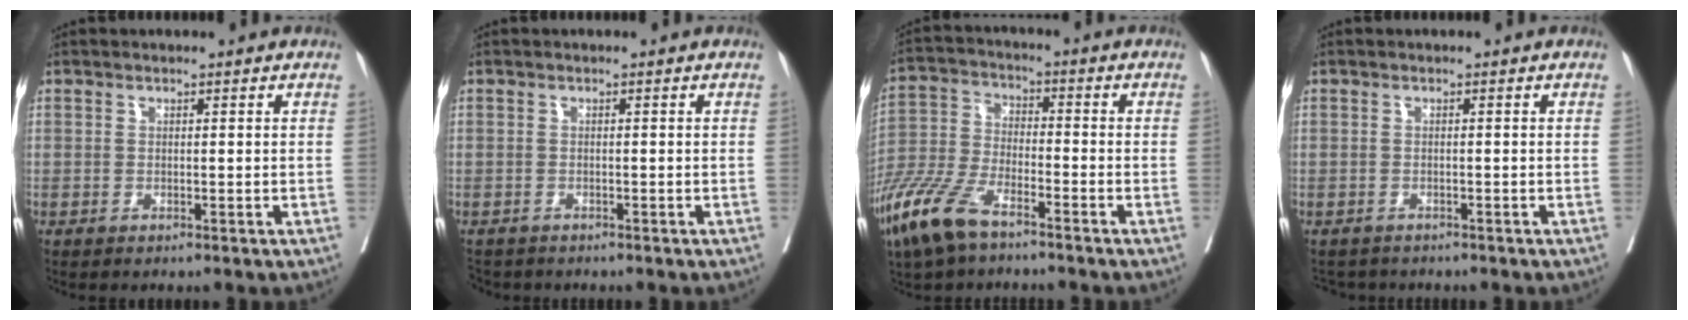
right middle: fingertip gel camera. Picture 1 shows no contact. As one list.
[{"total": 3.5, "force": [-3.0, 1.6, 0.6], "torque": [-0.009, -0.004, -0.047]}, {"total": 11.4, "force": [-7.8, 3.6, 7.5], "torque": [-0.174, -0.024, -0.157]}, {"total": 2.9, "force": [-2.7, 1.1, 0.0], "torque": [0.001, -0.005, -0.043]}]